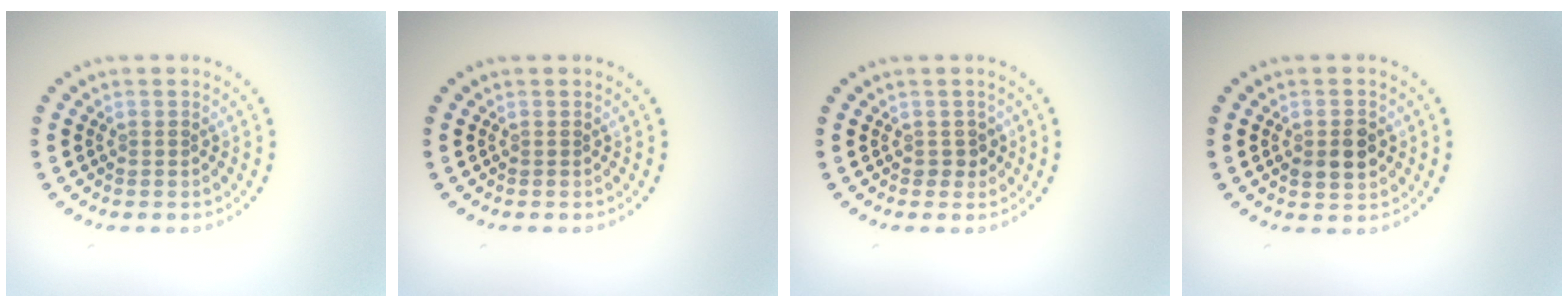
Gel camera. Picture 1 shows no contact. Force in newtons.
{"total": 0.0}
{"total": 1.1, "press": 1.0, "slide": 0.5}
{"total": 2.9, "press": 2.9, "slide": 0.2}